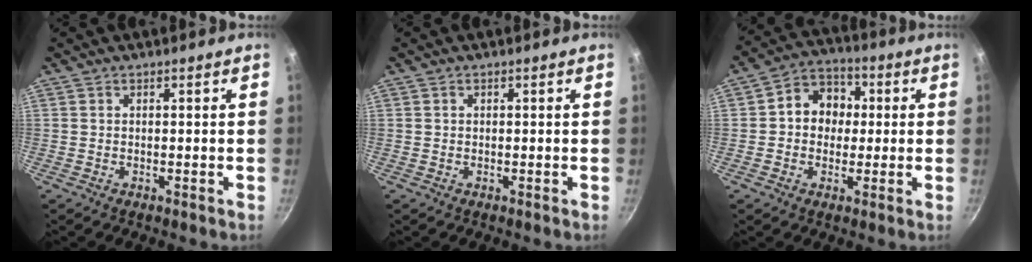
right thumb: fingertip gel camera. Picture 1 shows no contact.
{"total": 0.0}
{"total": 9.5, "force": [0.8, 8.1, 4.9], "torque": [-0.035, 0.020, -0.005]}